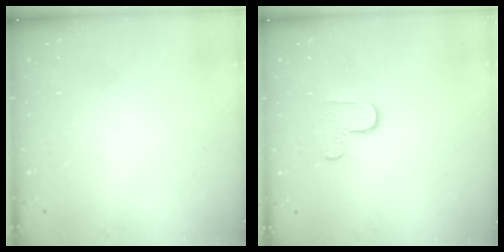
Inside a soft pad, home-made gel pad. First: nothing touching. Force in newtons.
{"total": 4.5, "press": 4.5, "slide": 0.4}